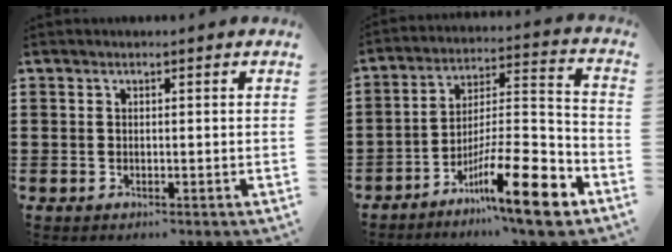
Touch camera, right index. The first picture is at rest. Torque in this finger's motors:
{"motor_torque": [0.07, -0.06, 0.00, -0.12]}